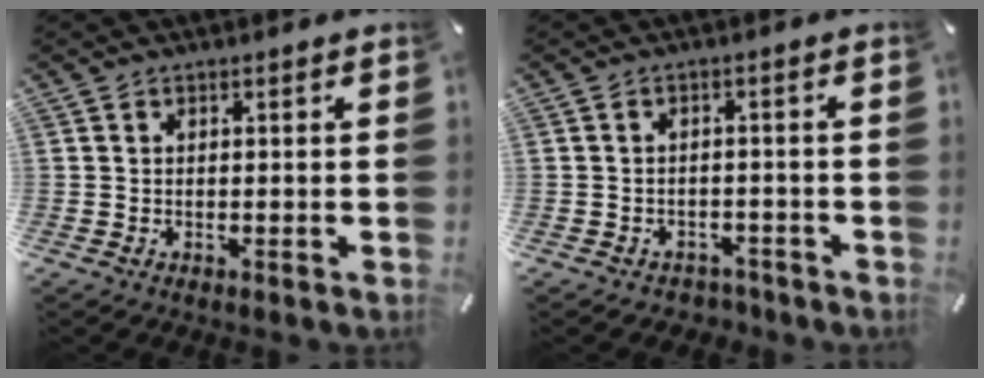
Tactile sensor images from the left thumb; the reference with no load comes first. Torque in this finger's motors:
{"motor_torque": [0.36, 0.12, 0.00, 0.05, -0.01]}